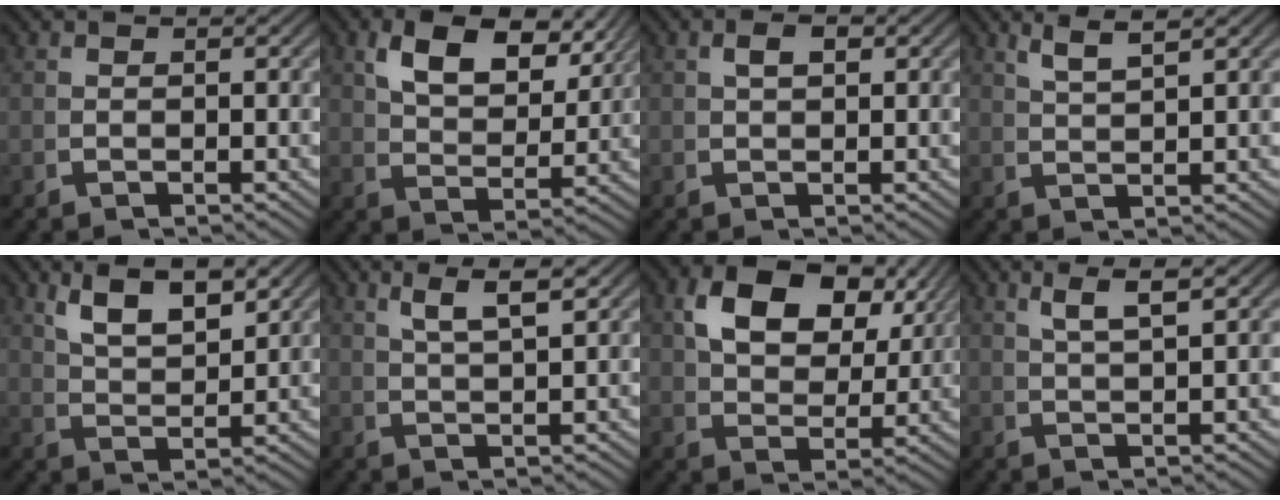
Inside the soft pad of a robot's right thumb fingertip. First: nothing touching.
{"total": 6.9, "force": [4.3, 3.0, 4.6], "torque": [-0.075, 0.002, 0.077]}
{"total": 1.4, "force": [0.7, 0.5, 1.1], "torque": [-0.012, 0.004, 0.016]}
{"total": 3.6, "force": [3.1, -0.1, 1.8], "torque": [-0.023, 0.016, 0.061]}
{"total": 5.5, "force": [3.8, 1.5, 3.7], "torque": [-0.058, 0.008, 0.077]}
{"total": 4.0, "force": [2.7, 0.3, 2.9], "torque": [-0.041, 0.016, 0.052]}
{"total": 8.5, "force": [4.2, 4.4, 6.0], "torque": [-0.104, 0.005, 0.071]}
{"total": 3.5, "force": [2.4, 0.0, 2.5], "torque": [-0.033, 0.015, 0.047]}